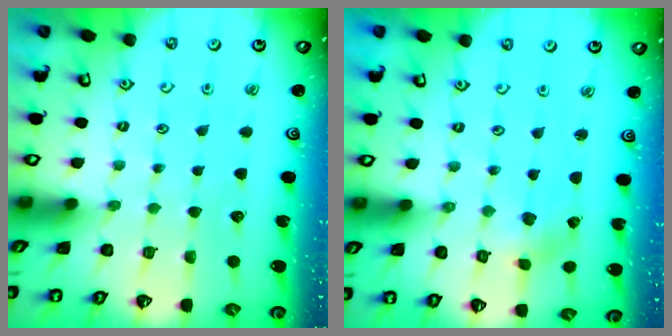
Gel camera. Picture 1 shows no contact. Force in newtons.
{"total": 1.1, "press": 1.1, "slide": 0.1}